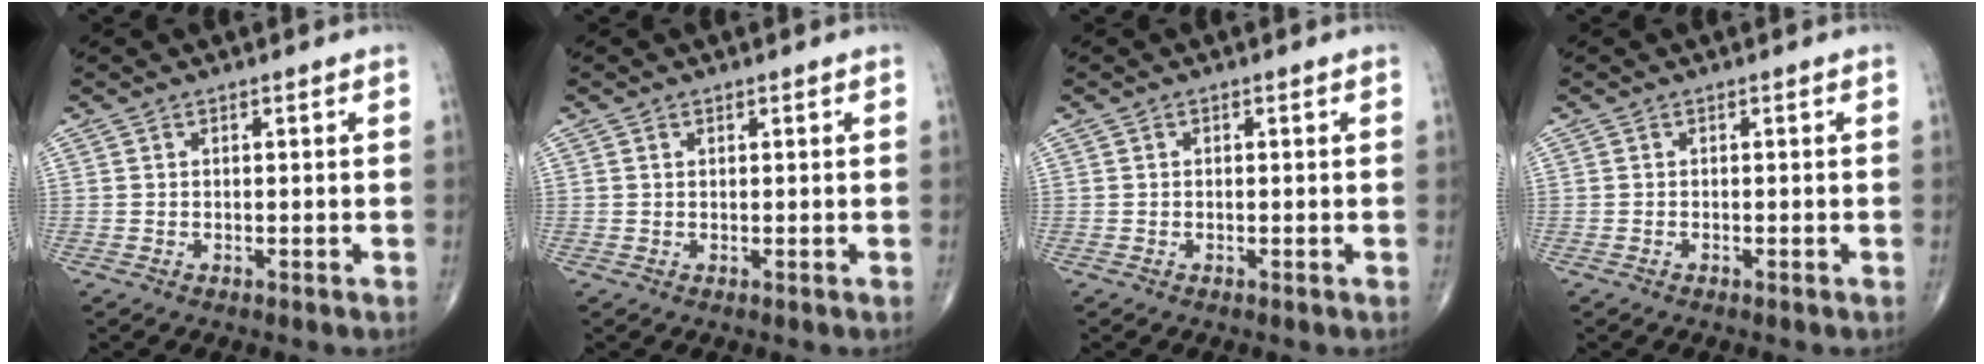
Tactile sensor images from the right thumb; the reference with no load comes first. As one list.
[{"total": 0.6, "force": [0.2, 0.4, 0.3], "torque": [-0.007, -0.002, 0.005]}, {"total": 0.0}, {"total": 0.0}]